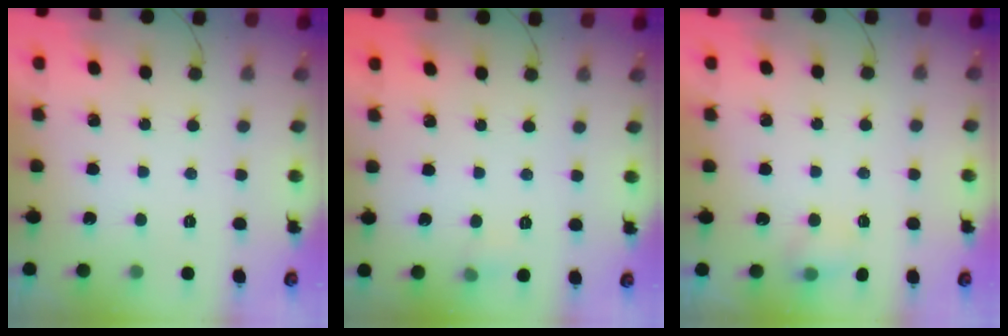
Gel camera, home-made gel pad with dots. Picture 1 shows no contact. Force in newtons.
{"total": 4.0, "press": 3.8, "slide": 1.2}
{"total": 4.7, "press": 4.5, "slide": 1.4}